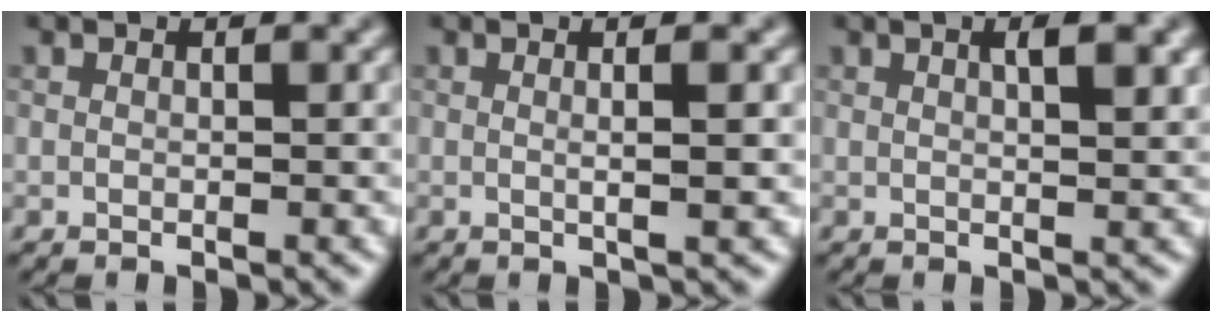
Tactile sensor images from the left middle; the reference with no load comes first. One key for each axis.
{"total": 2.0, "fx": -0.1, "fy": 0.3, "fz": 2.0, "tx": -0.031, "ty": 0.007, "tz": 0.000}
{"total": 2.6, "fx": 0.8, "fy": 0.7, "fz": 2.4, "tx": -0.024, "ty": 0.010, "tz": 0.012}